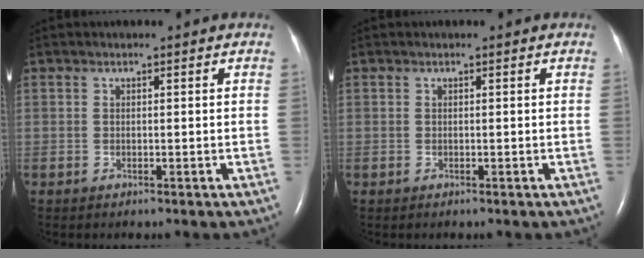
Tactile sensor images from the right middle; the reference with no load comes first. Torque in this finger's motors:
{"motor_torque": [0.09, -0.27, 0.00, 0.00]}